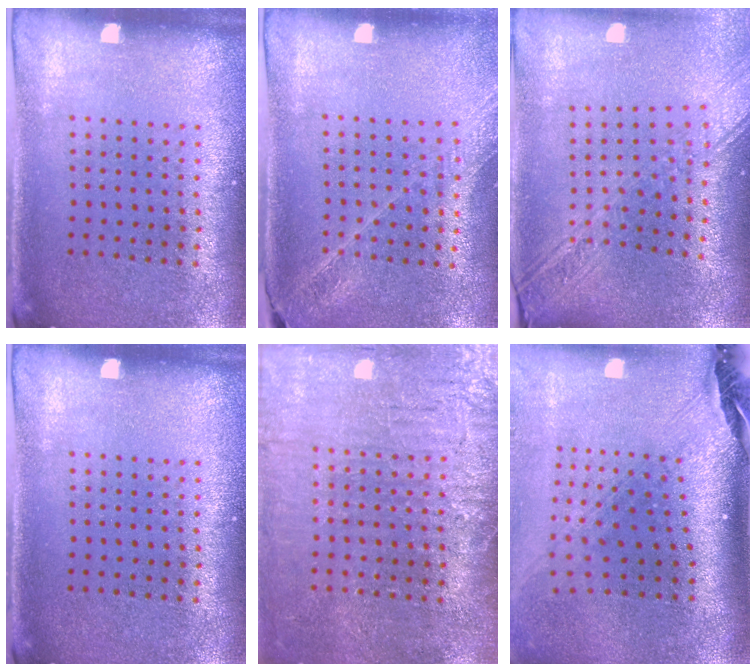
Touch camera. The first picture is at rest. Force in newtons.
{"total": 1.6, "press": 1.6, "slide": 0.0}
{"total": 2.7, "press": 2.2, "slide": 1.5}
{"total": 0.0}
{"total": 3.7, "press": 3.4, "slide": 1.5}
{"total": 2.9, "press": 2.1, "slide": 2.0}